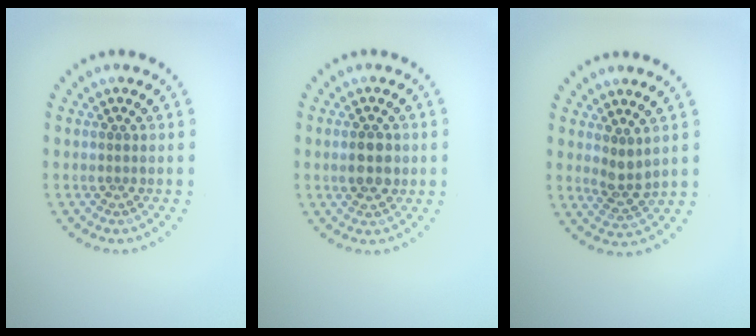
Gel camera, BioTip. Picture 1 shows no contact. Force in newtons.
{"total": 2.9, "press": 2.9, "slide": 0.1}
{"total": 2.0, "press": 1.7, "slide": 1.1}